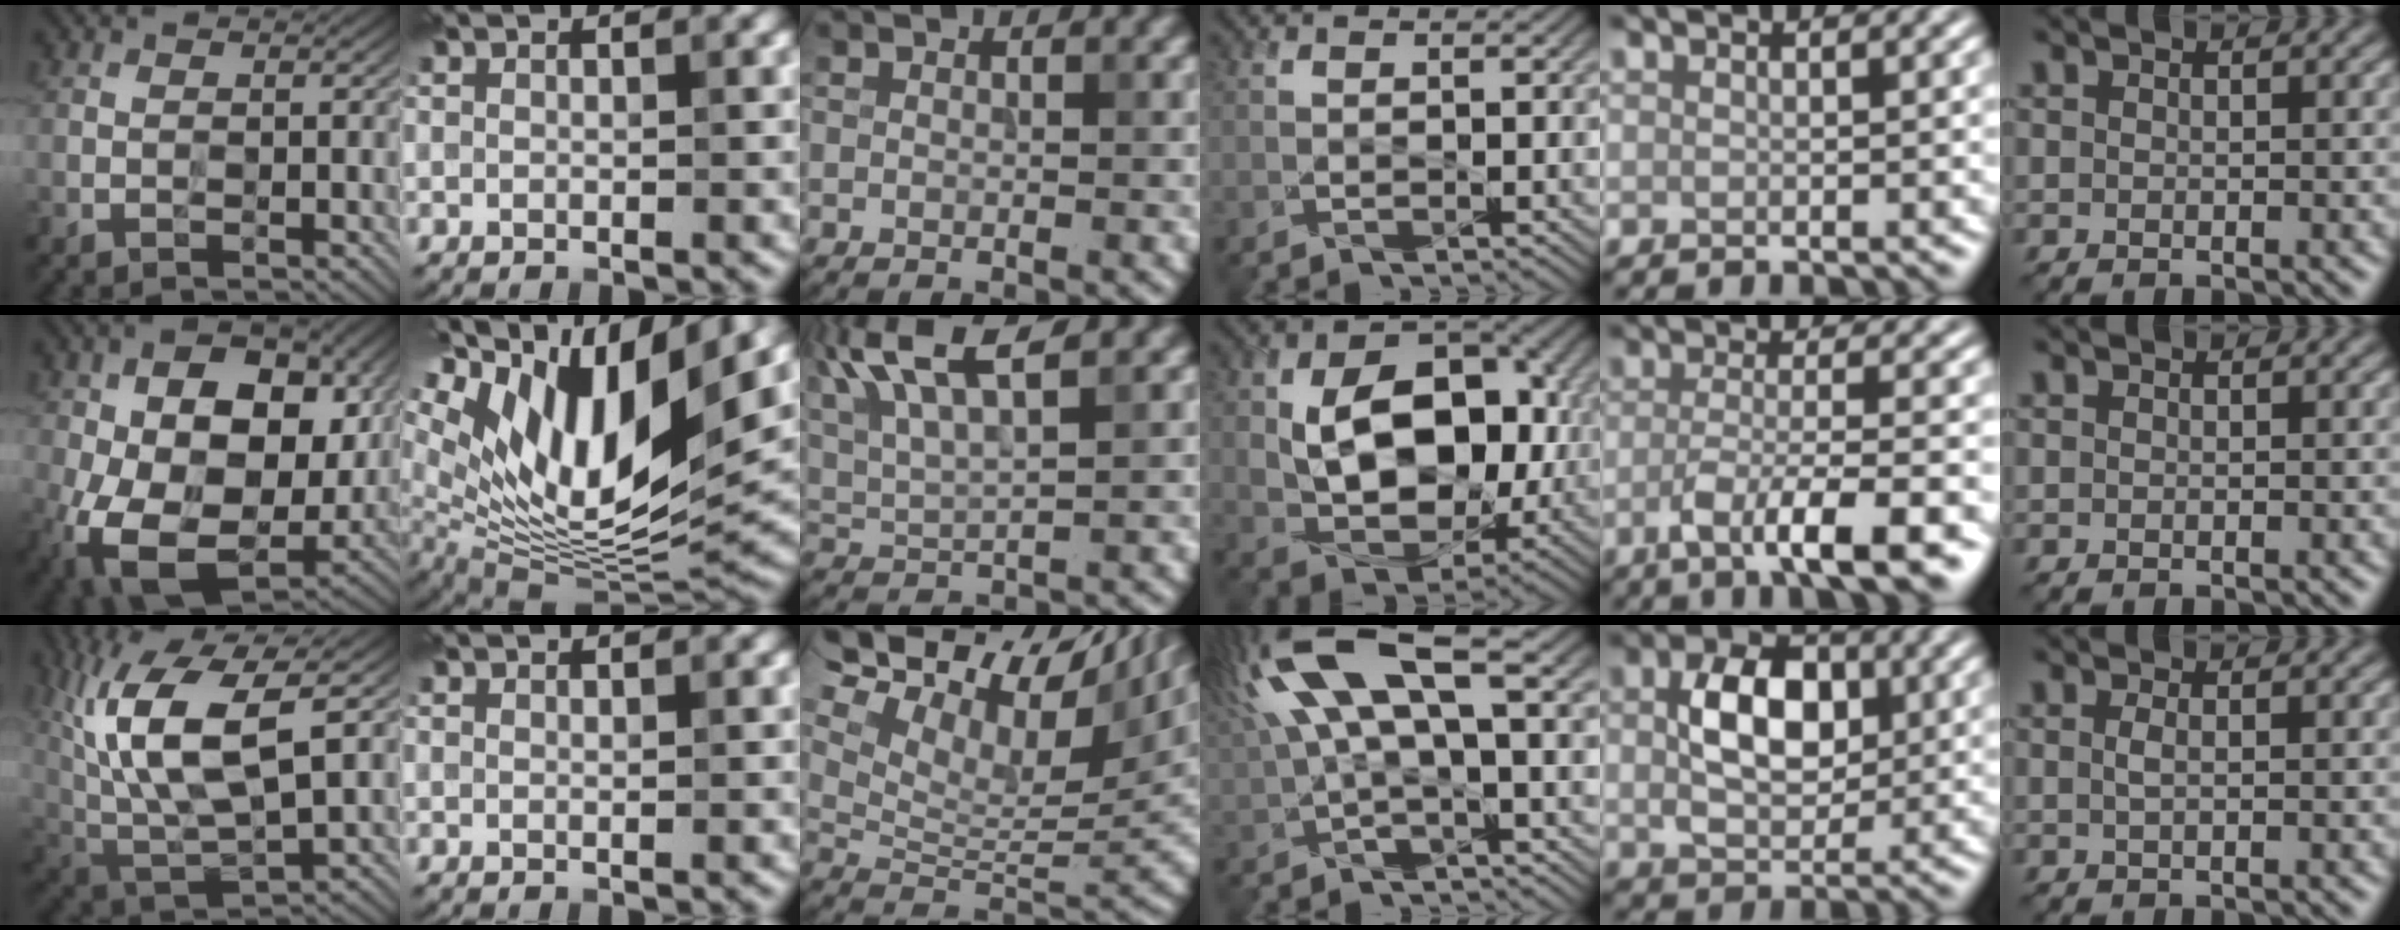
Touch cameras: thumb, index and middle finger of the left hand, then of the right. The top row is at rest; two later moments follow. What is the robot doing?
{"motion": "wipe", "object": "glasses"}